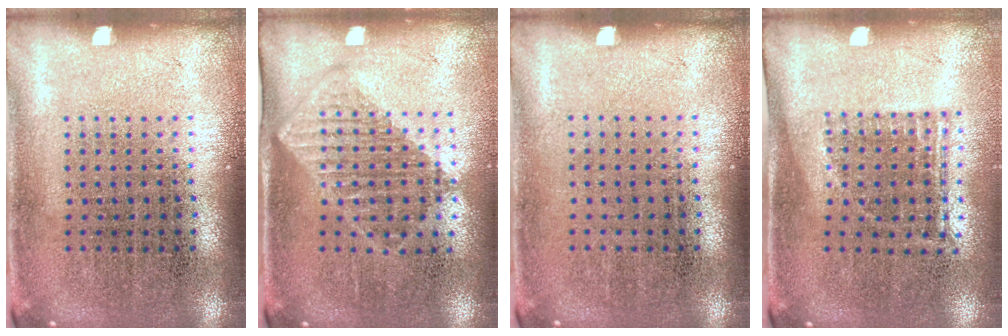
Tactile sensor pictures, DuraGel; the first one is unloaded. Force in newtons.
{"total": 1.2, "press": 1.1, "slide": 0.5}
{"total": 0.0}
{"total": 1.2, "press": 0.9, "slide": 0.8}